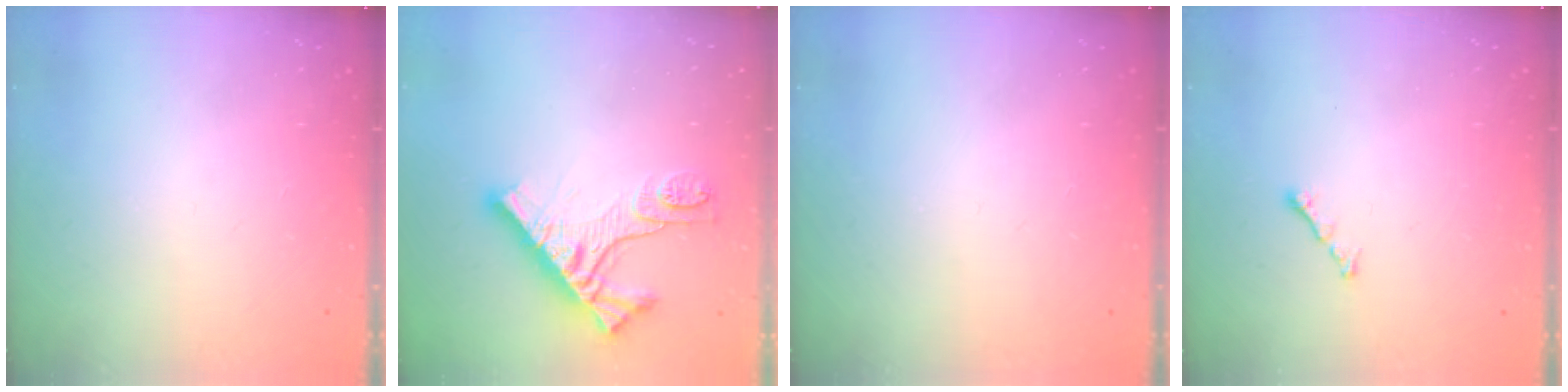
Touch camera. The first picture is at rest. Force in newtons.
{"total": 11.4, "press": 11.3, "slide": 1.3}
{"total": 0.0}
{"total": 1.2, "press": 1.1, "slide": 0.5}